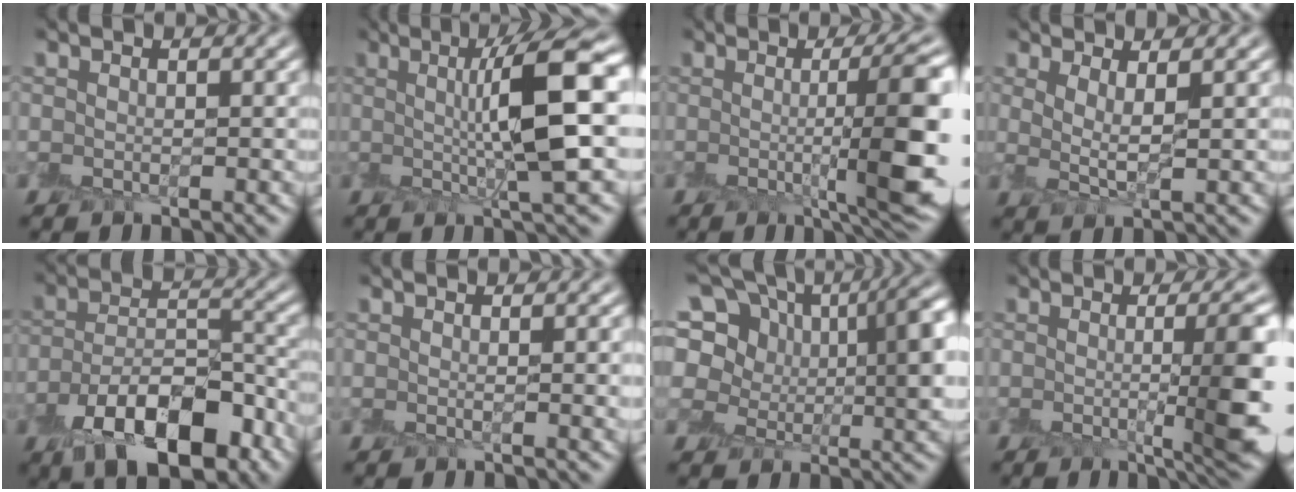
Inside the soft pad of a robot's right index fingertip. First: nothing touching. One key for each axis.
{"total": 8.4, "fx": 1.3, "fy": 1.4, "fz": 8.1, "tx": -0.112, "ty": 0.008, "tz": 0.022}
{"total": 9.6, "fx": -0.3, "fy": 1.9, "fz": 9.4, "tx": -0.108, "ty": -0.003, "tz": -0.001}
{"total": 2.0, "fx": 0.7, "fy": 0.3, "fz": 1.9, "tx": -0.037, "ty": -0.002, "tz": 0.016}
{"total": 10.4, "fx": -5.8, "fy": 5.1, "fz": 7.0, "tx": -0.116, "ty": -0.001, "tz": -0.095}
{"total": 2.1, "fx": 0.3, "fy": 0.5, "fz": 2.0, "tx": -0.018, "ty": 0.004, "tz": 0.002}
{"total": 15.6, "fx": 6.2, "fy": 9.5, "fz": 10.7, "tx": -0.170, "ty": 0.053, "tz": 0.091}
{"total": 8.7, "fx": -0.5, "fy": 2.3, "fz": 8.4, "tx": -0.087, "ty": -0.003, "tz": -0.004}